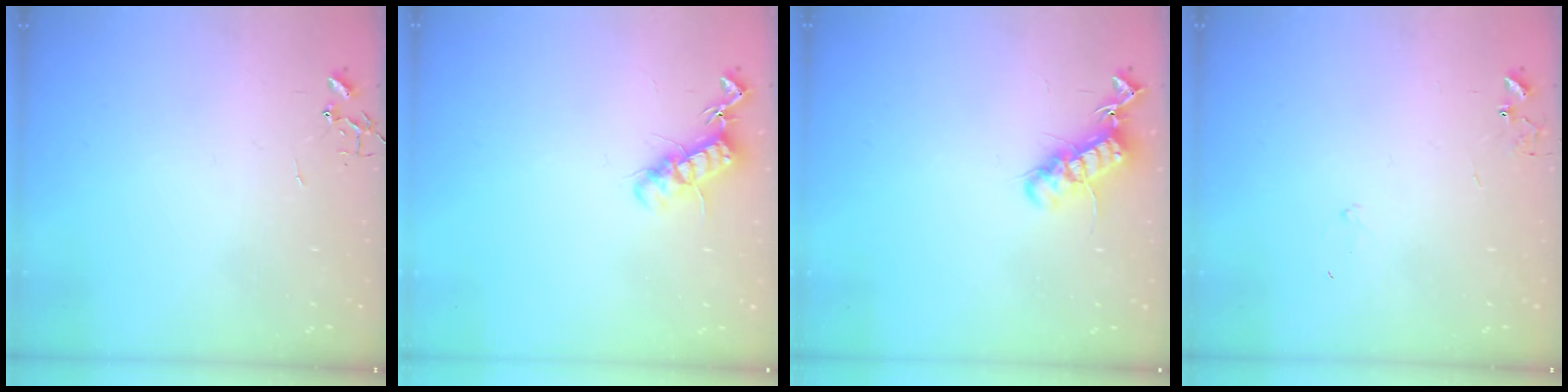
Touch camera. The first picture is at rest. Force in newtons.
{"total": 12.5, "press": 12.5, "slide": 0.4}
{"total": 13.3, "press": 13.3, "slide": 0.9}
{"total": 7.4, "press": 7.4, "slide": 0.5}